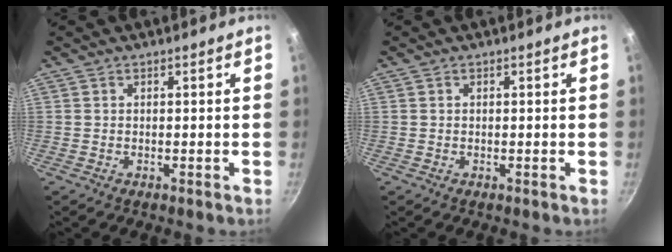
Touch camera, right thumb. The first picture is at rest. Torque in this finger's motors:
{"motor_torque": [-0.39, 0.08, -0.05, 0.20, -0.02]}